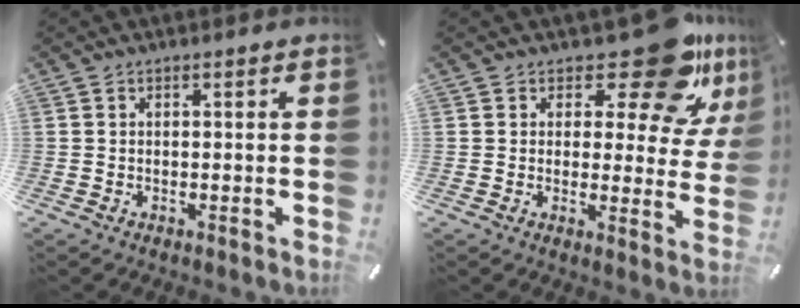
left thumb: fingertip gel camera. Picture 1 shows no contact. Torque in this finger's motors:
{"motor_torque": [1.47, 1.08, 0.85, -0.91, 0.05]}